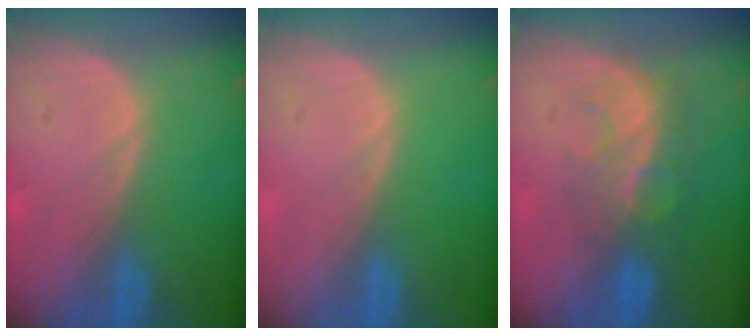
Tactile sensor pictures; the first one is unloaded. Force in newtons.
{"total": 0.0}
{"total": 8.2, "press": 7.0, "slide": 4.2}